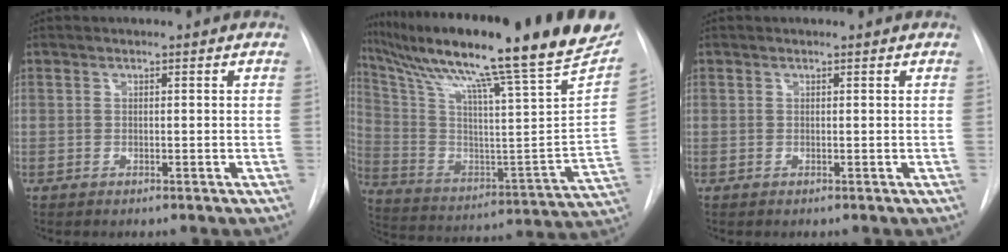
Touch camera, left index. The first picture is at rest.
{"total": 32.3, "force": [25.0, 0.9, 20.4], "torque": [-0.342, -0.057, 0.362]}
{"total": 0.0}